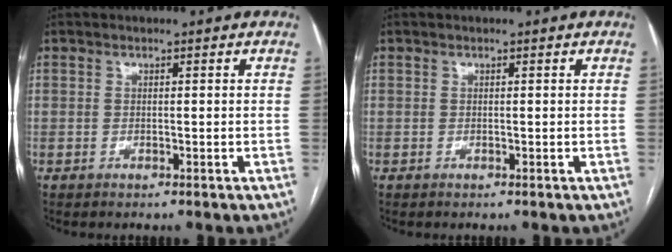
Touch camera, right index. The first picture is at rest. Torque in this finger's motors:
{"motor_torque": [0.00, 0.00, 0.00, 0.00]}